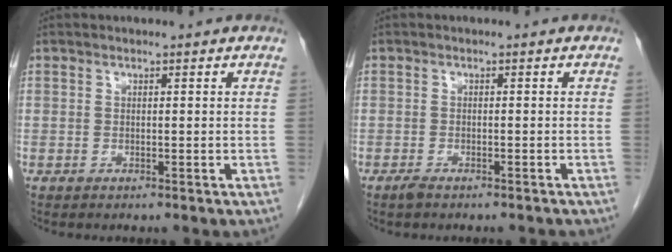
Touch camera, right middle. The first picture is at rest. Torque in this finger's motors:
{"motor_torque": [-0.17, 0.07, -0.03, -0.01]}